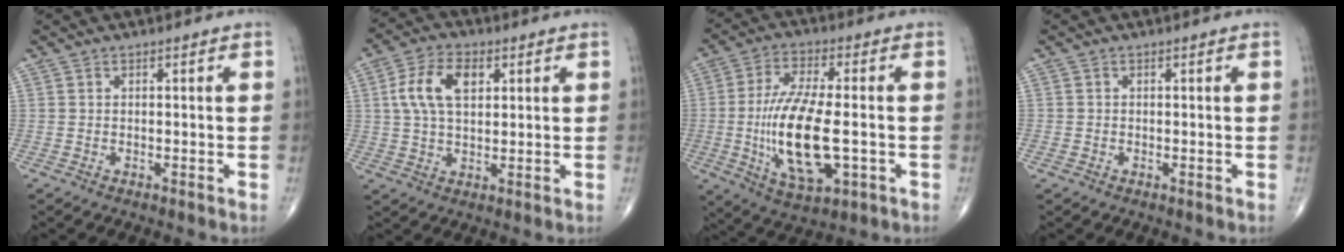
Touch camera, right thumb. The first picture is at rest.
{"total": 9.6, "force": [2.6, 5.5, 7.4], "torque": [-0.137, 0.008, 0.046]}
{"total": 16.7, "force": [-2.4, 6.5, 15.2], "torque": [-0.291, -0.003, -0.038]}
{"total": 0.9, "force": [-0.4, 0.7, 0.3], "torque": [-0.002, 0.002, -0.008]}